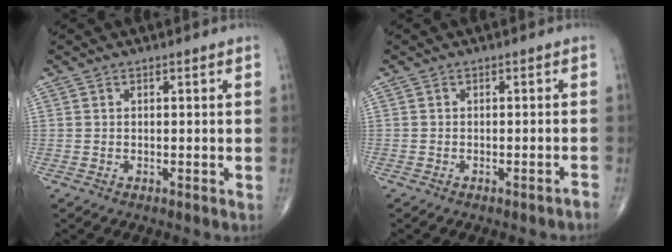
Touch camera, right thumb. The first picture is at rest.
{"total": 1.1, "force": [-1.0, 0.1, 0.4], "torque": [-0.007, 0.008, -0.014]}